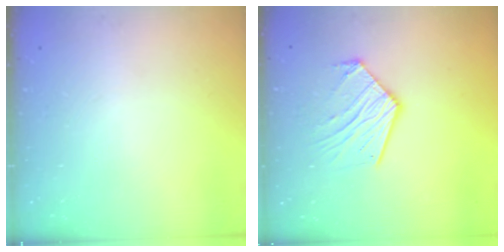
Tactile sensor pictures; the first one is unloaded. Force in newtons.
{"total": 13.6, "press": 13.6, "slide": 1.1}